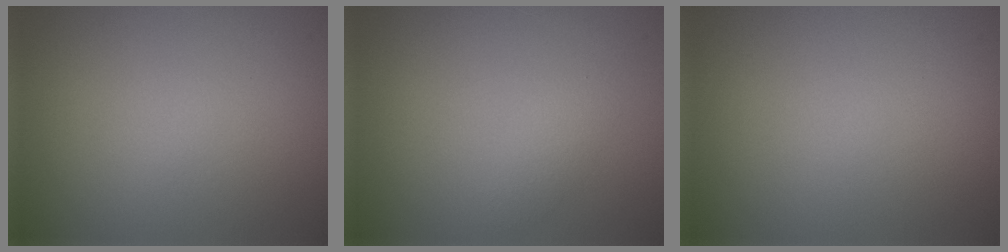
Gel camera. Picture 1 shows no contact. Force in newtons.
{"total": 1.0, "press": 1.0, "slide": 0.0}
{"total": 0.0}